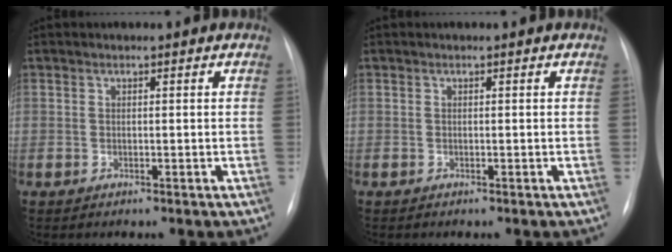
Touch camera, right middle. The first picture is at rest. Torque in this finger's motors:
{"motor_torque": [-0.03, 0.00, 0.00, 0.00]}